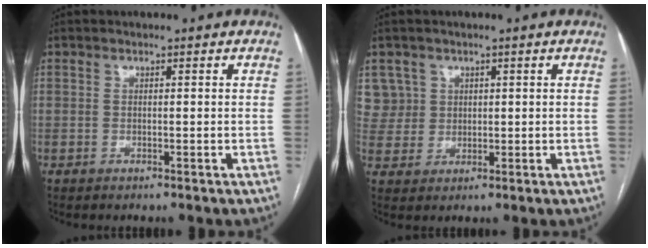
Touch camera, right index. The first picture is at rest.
{"total": 5.5, "force": [2.4, 5.0, -0.2], "torque": [0.011, 0.012, 0.054]}